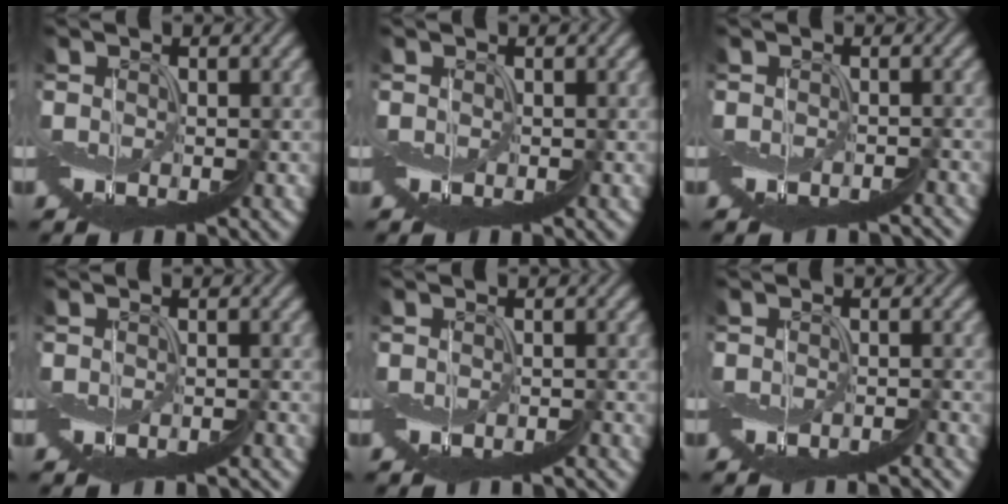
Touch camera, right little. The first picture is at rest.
{"total": 0.0}
{"total": 3.1, "force": [-2.7, 1.3, 0.8], "torque": [-0.003, 0.013, -0.023]}
{"total": 2.9, "force": [-2.6, 1.2, 0.8], "torque": [-0.001, 0.014, -0.024]}
{"total": 2.8, "force": [-2.5, 1.0, 0.6], "torque": [0.002, 0.016, -0.026]}
{"total": 3.1, "force": [-3.1, 0.2, 0.3], "torque": [0.001, 0.019, -0.038]}